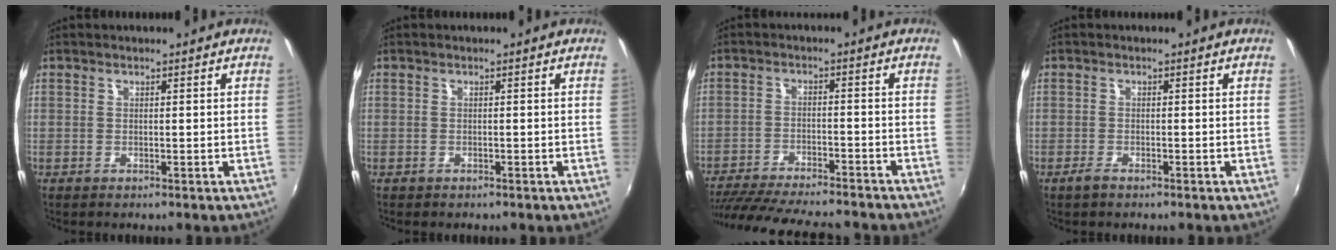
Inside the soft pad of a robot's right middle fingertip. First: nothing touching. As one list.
[{"total": 0.7, "force": [-0.5, 0.5, 0.1], "torque": [-0.005, -0.001, -0.006]}, {"total": 20.1, "force": [-17.6, 3.8, 9.1], "torque": [-0.176, -0.026, -0.262]}, {"total": 1.5, "force": [-1.2, 0.5, 0.8], "torque": [-0.020, -0.003, -0.024]}]